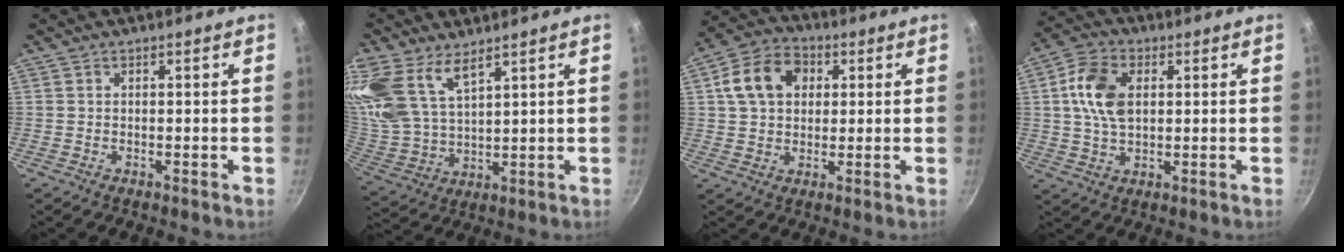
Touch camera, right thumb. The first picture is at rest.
{"total": 18.0, "force": [9.9, 9.3, 11.8], "torque": [-0.279, -0.014, 0.210]}
{"total": 11.6, "force": [2.9, 8.7, 7.1], "torque": [-0.108, 0.011, 0.042]}
{"total": 10.6, "force": [2.1, 6.6, 8.1], "torque": [-0.153, 0.006, 0.037]}